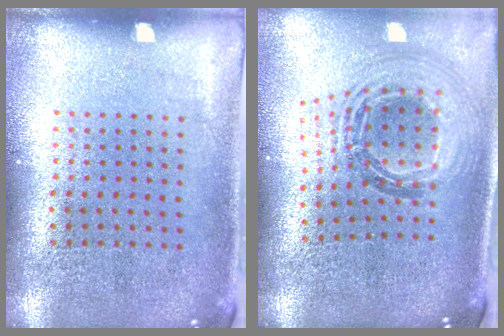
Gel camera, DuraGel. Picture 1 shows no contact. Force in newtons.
{"total": 1.3, "press": 1.2, "slide": 0.6}